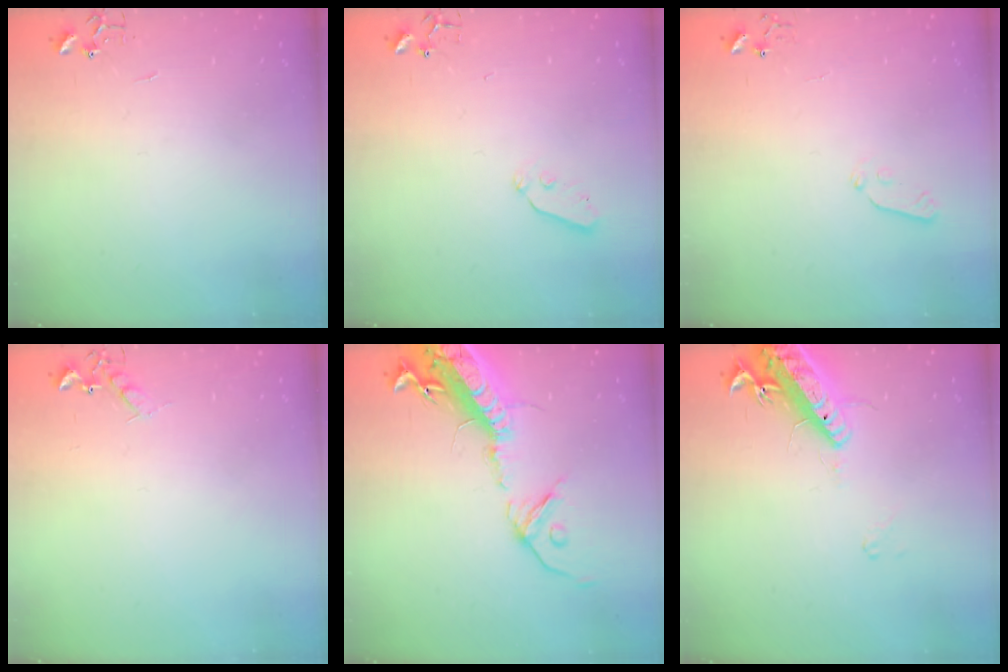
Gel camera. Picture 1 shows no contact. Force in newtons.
{"total": 3.8, "press": 3.7, "slide": 0.7}
{"total": 4.8, "press": 4.7, "slide": 0.7}
{"total": 5.8, "press": 5.7, "slide": 0.6}
{"total": 21.7, "press": 21.1, "slide": 5.1}
{"total": 15.7, "press": 15.3, "slide": 3.5}